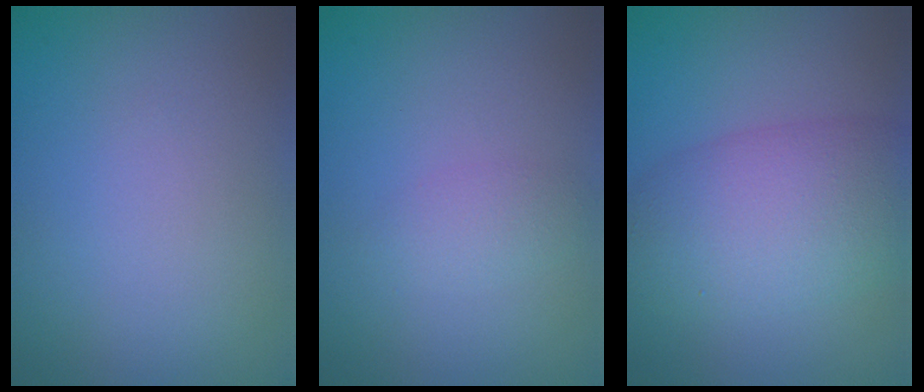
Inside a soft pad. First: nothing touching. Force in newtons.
{"total": 1.5, "press": 1.5, "slide": 0.0}
{"total": 7.3, "press": 7.3, "slide": 0.3}